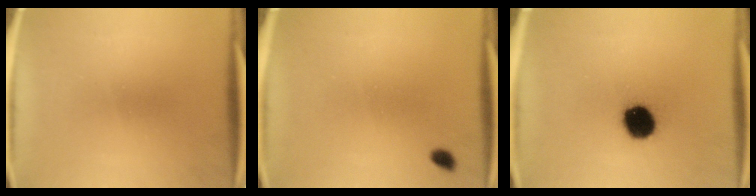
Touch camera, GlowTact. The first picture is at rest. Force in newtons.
{"total": 1.3}
{"total": 11.8}